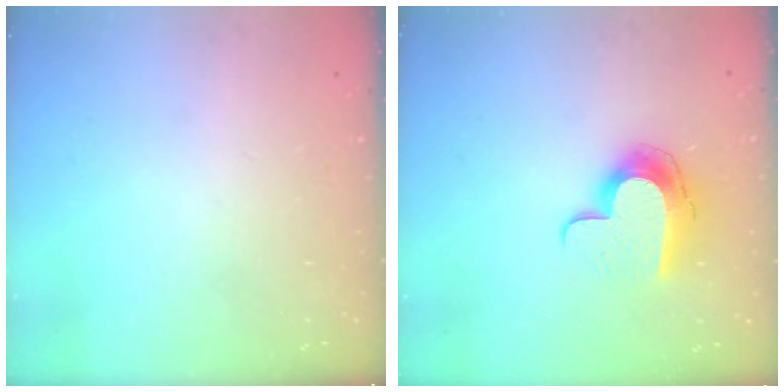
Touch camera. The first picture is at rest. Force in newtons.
{"total": 11.6, "press": 11.6, "slide": 0.9}